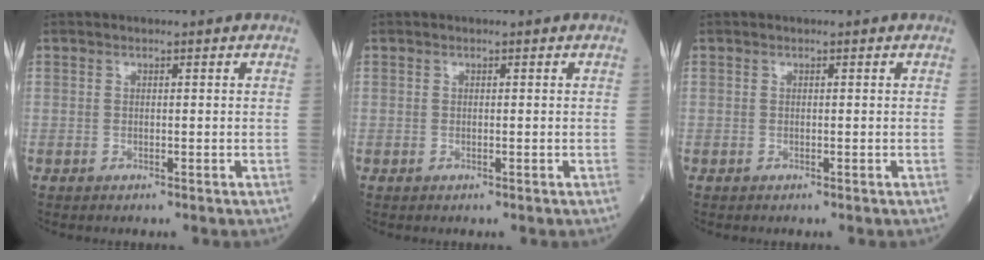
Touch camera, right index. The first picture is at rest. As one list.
[{"total": 0.0}, {"total": 0.0}]